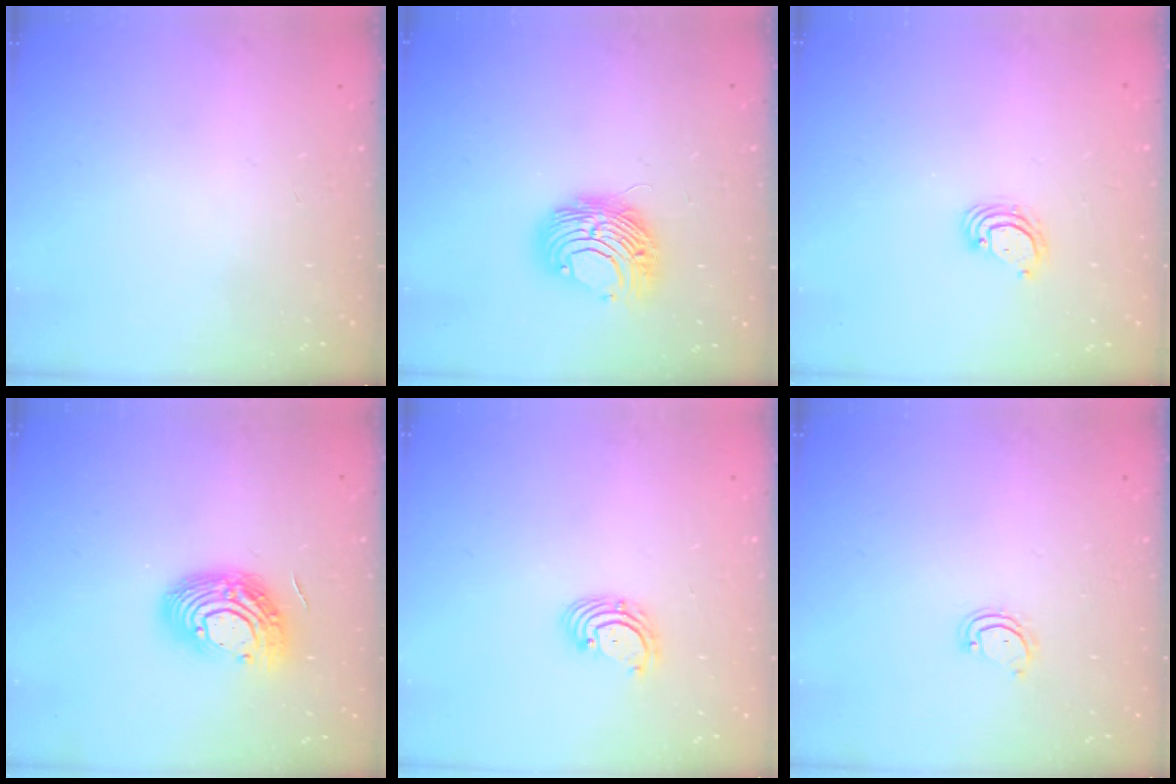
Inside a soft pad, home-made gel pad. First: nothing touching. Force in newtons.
{"total": 8.9, "press": 8.9, "slide": 0.1}
{"total": 3.4, "press": 3.4, "slide": 0.2}
{"total": 13.3, "press": 13.3, "slide": 1.0}
{"total": 2.9, "press": 2.9, "slide": 0.3}
{"total": 2.9, "press": 2.9, "slide": 0.3}